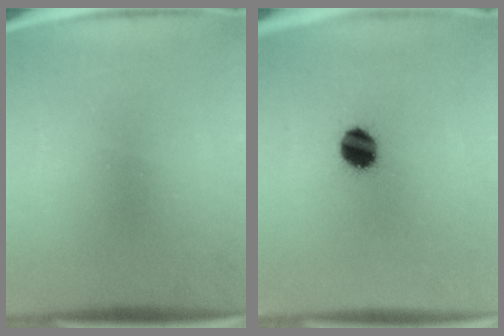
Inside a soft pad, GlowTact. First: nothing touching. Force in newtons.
{"total": 7.7}